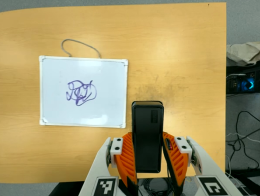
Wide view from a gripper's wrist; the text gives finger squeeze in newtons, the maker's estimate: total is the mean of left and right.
{"total": 4.3, "left": 3.0, "right": 5.7}